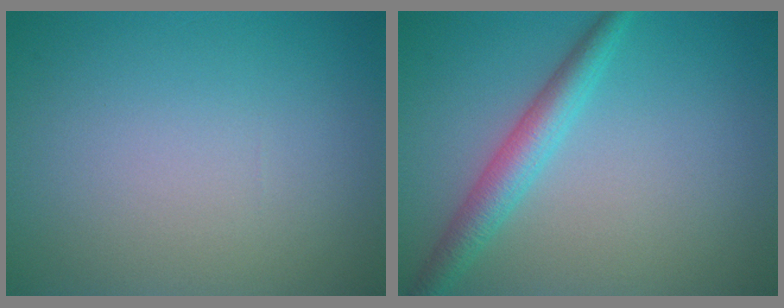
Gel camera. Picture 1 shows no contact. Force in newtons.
{"total": 3.3, "press": 3.3, "slide": 0.0}